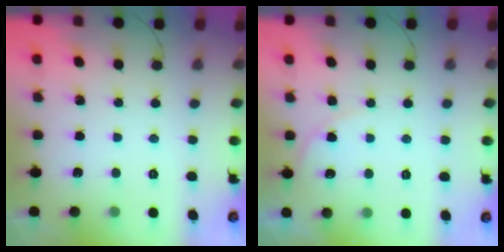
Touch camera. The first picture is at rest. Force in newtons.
{"total": 4.1, "press": 4.1, "slide": 0.6}